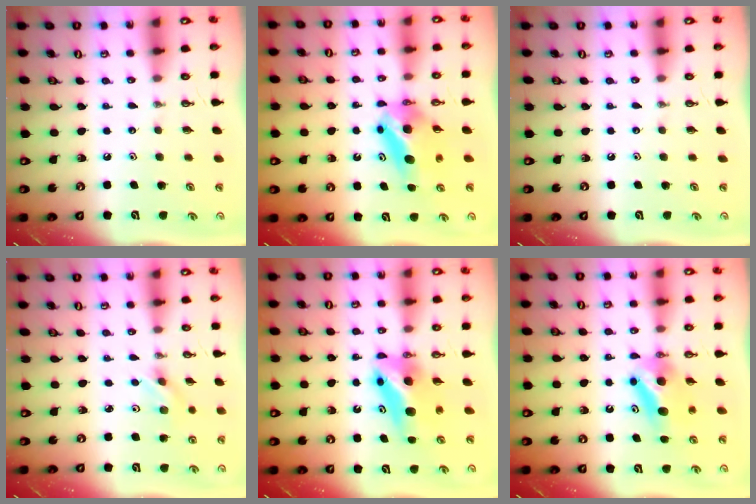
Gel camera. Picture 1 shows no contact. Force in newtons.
{"total": 8.1, "press": 6.0, "slide": 5.4}
{"total": 0.0}
{"total": 2.0, "press": 1.9, "slide": 0.6}
{"total": 6.4, "press": 6.4, "slide": 0.8}
{"total": 8.1, "press": 5.8, "slide": 5.7}